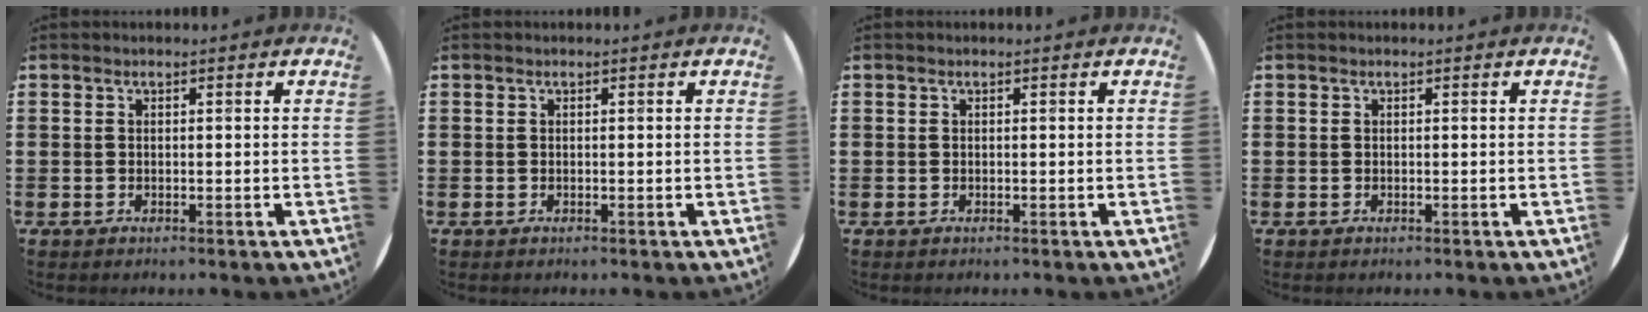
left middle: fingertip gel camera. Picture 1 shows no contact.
{"total": 0.0}
{"total": 0.0}
{"total": 0.0}